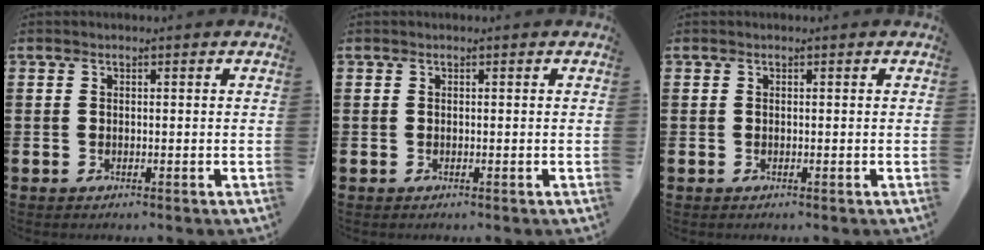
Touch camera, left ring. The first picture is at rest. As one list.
[{"total": 0.0}, {"total": 0.0}]